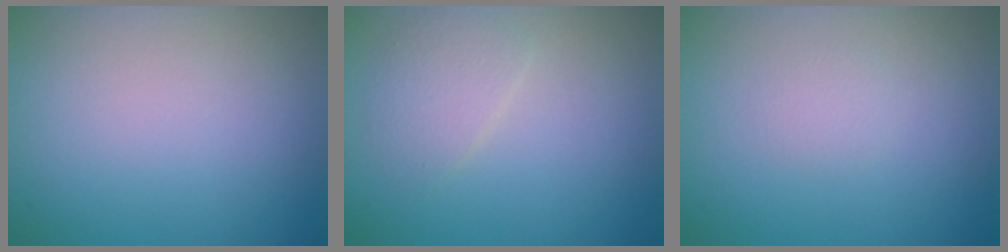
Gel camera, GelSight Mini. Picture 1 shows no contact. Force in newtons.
{"total": 2.1, "press": 2.1, "slide": 0.0}
{"total": 0.8, "press": 0.8, "slide": 0.1}